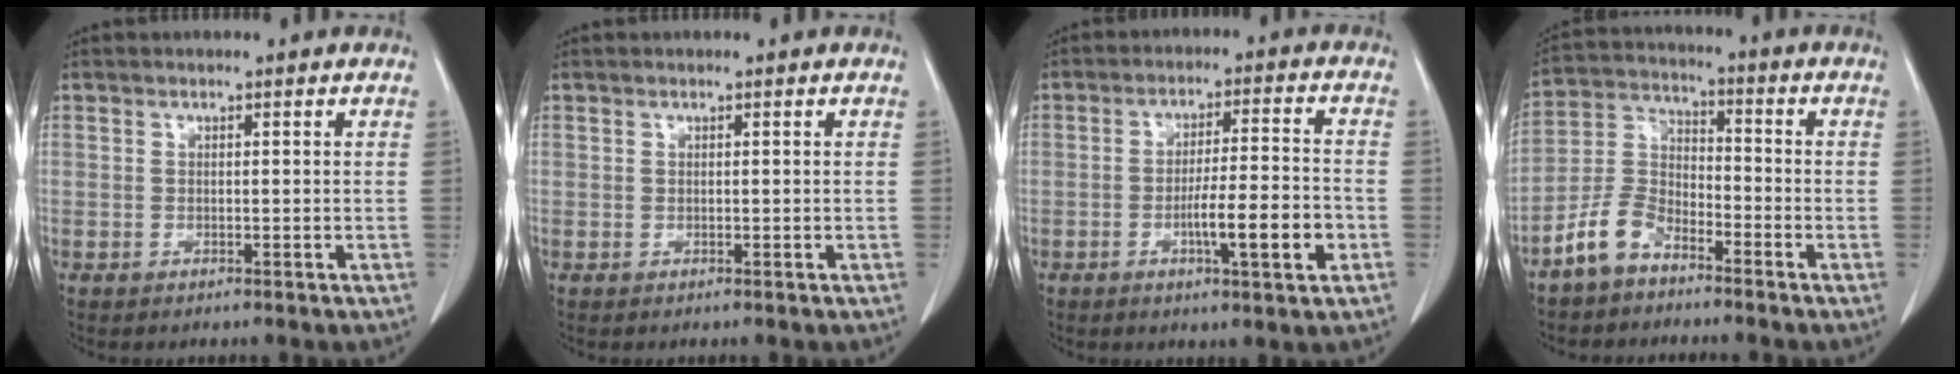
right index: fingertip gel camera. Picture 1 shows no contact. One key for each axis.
{"total": 0.0}
{"total": 9.3, "fx": -3.2, "fy": 0.9, "fz": 8.7, "tx": -0.138, "ty": 0.001, "tz": -0.051}
{"total": 7.4, "fx": -5.5, "fy": 3.6, "fz": 3.5, "tx": -0.086, "ty": 0.010, "tz": -0.118}